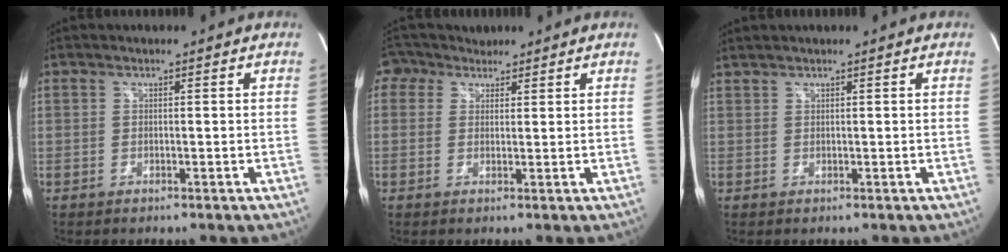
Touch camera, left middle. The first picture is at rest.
{"total": 4.3, "force": [2.8, 3.2, 0.3], "torque": [-0.019, 0.032, 0.053]}
{"total": 1.1, "force": [1.1, -0.1, 0.3], "torque": [-0.013, 0.012, 0.028]}